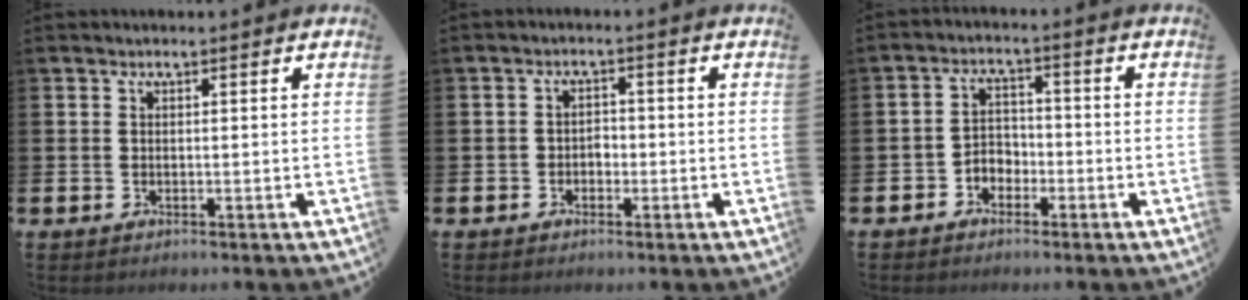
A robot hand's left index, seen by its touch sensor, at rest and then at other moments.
{"total": 1.8, "force": [-1.1, 1.4, 0.5], "torque": [-0.008, 0.004, -0.027]}
{"total": 2.9, "force": [-2.0, 2.0, 0.5], "torque": [-0.019, 0.006, -0.047]}